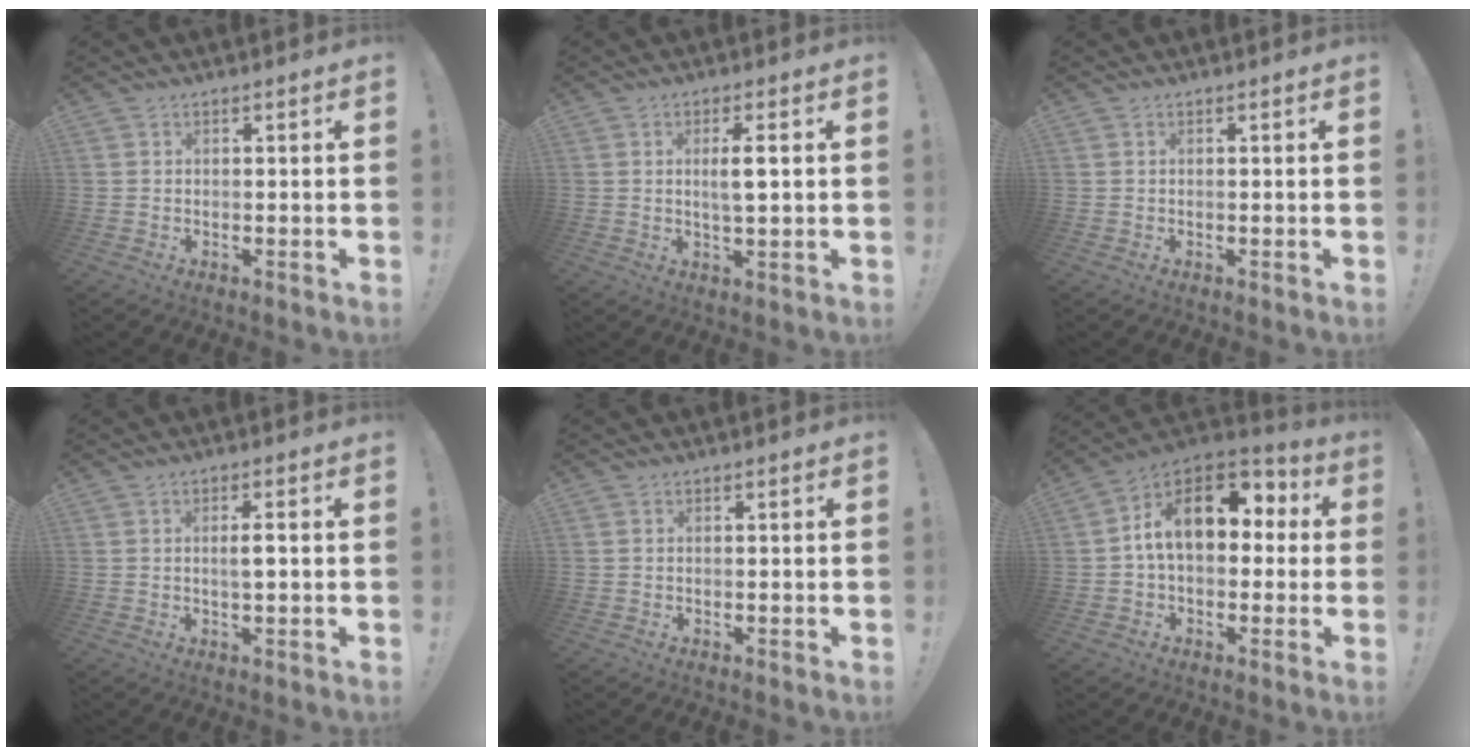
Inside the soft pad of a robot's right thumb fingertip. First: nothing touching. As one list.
[{"total": 4.9, "force": [1.1, 0.9, 4.7], "torque": [-0.075, -0.007, 0.014]}, {"total": 0.0}, {"total": 2.7, "force": [0.3, 0.4, 2.7], "torque": [-0.035, -0.005, 0.000]}, {"total": 0.0}, {"total": 16.4, "force": [3.9, 10.1, 12.3], "torque": [-0.186, 0.005, 0.069]}]